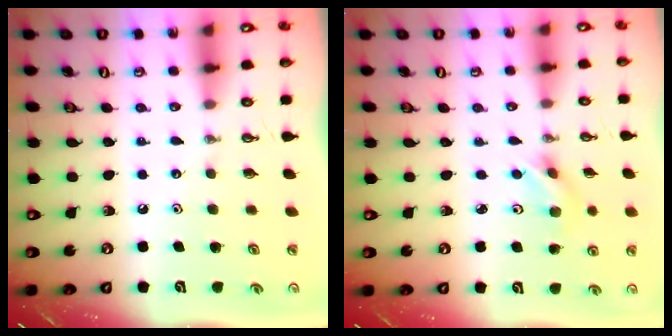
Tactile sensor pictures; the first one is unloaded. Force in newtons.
{"total": 3.8, "press": 3.0, "slide": 2.3}